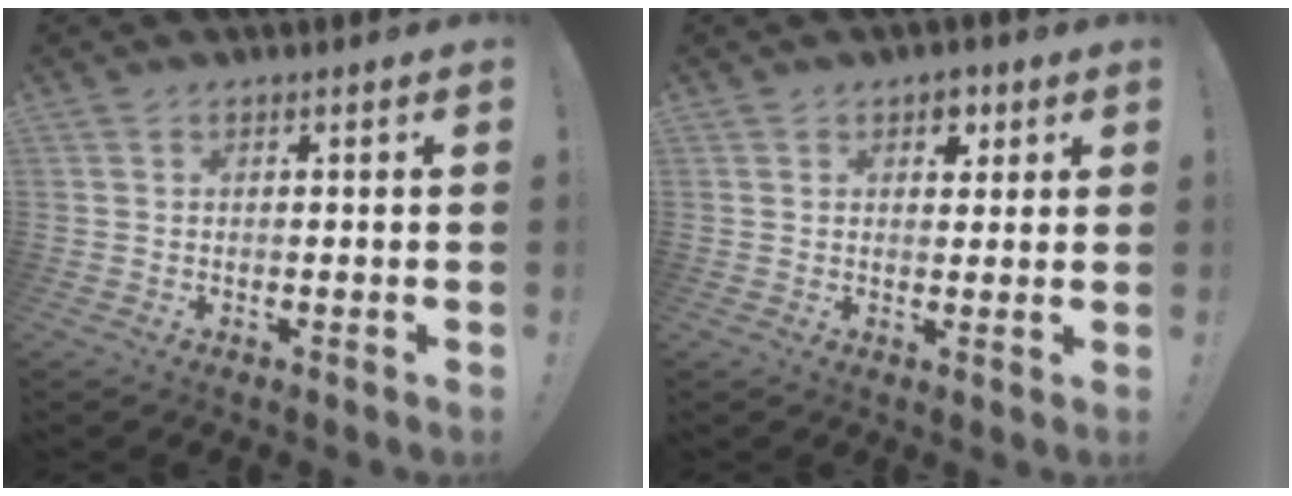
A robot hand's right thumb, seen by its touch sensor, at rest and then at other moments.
{"total": 4.7, "force": [2.3, 3.7, 1.8], "torque": [-0.004, -0.012, 0.036]}